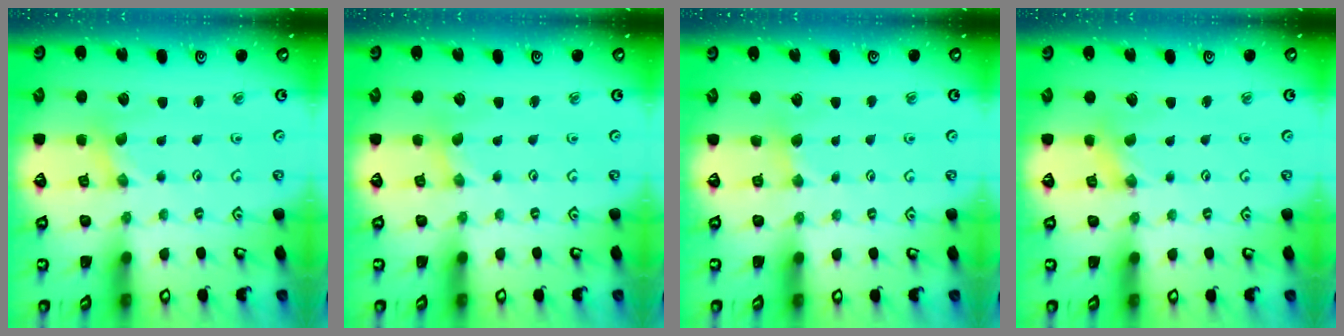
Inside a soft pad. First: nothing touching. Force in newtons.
{"total": 0.0}
{"total": 1.8, "press": 1.8, "slide": 0.3}
{"total": 0.0}